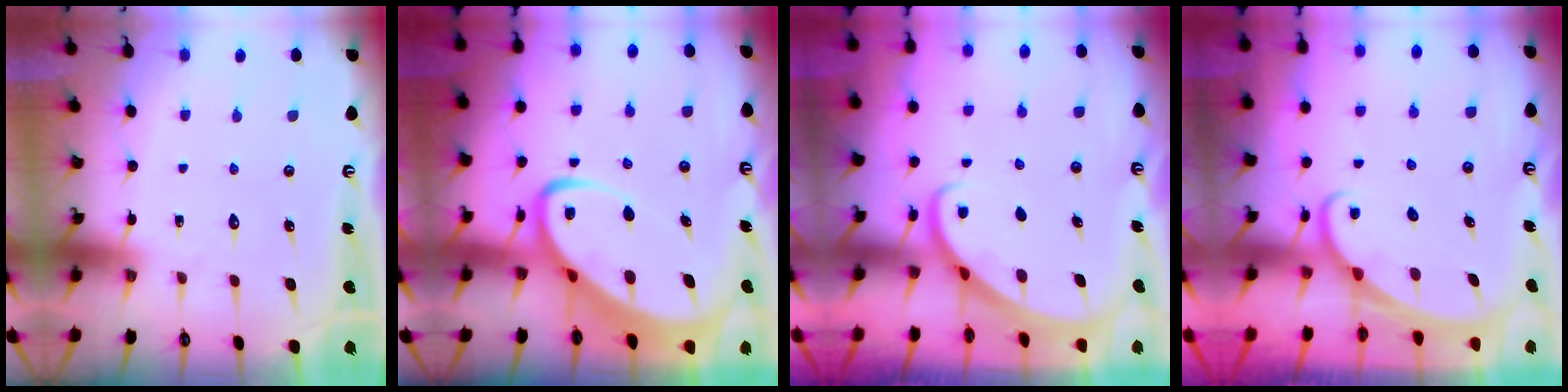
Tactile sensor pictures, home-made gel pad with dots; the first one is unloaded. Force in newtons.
{"total": 7.1, "press": 7.1, "slide": 0.8}
{"total": 2.7, "press": 2.7, "slide": 0.2}
{"total": 1.6, "press": 1.6, "slide": 0.0}